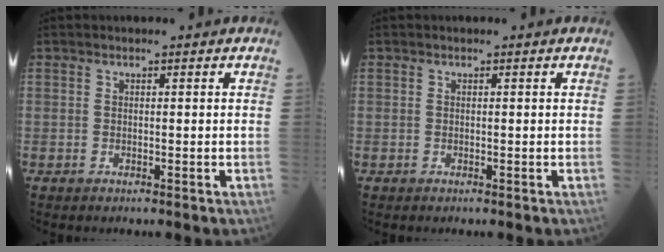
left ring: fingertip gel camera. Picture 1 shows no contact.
{"total": 0.0}